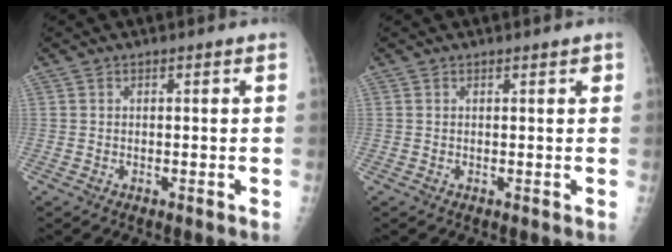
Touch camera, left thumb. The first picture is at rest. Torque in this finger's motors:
{"motor_torque": [0.07, -0.12, -0.07, -0.40, 0.00]}